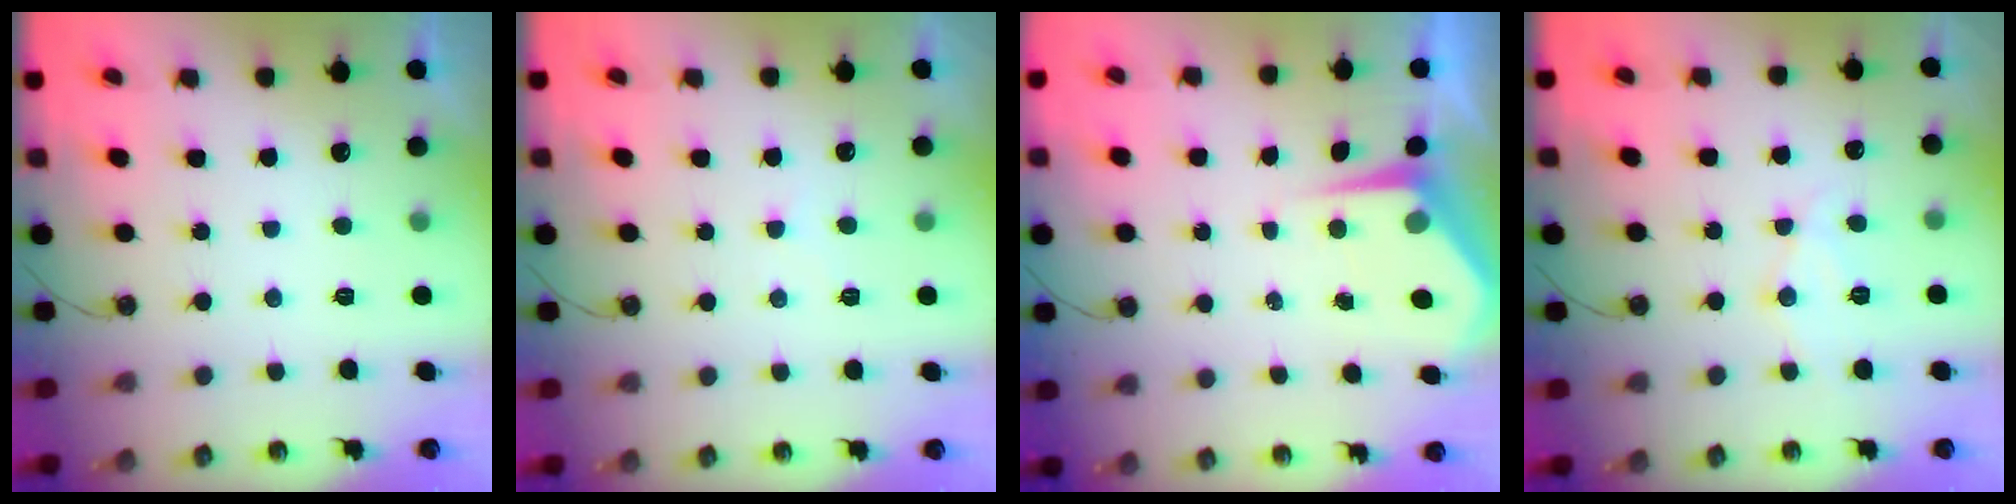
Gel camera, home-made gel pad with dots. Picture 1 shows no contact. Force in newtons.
{"total": 4.0, "press": 3.9, "slide": 0.5}
{"total": 5.0, "press": 5.0, "slide": 0.6}
{"total": 8.9, "press": 8.8, "slide": 0.8}